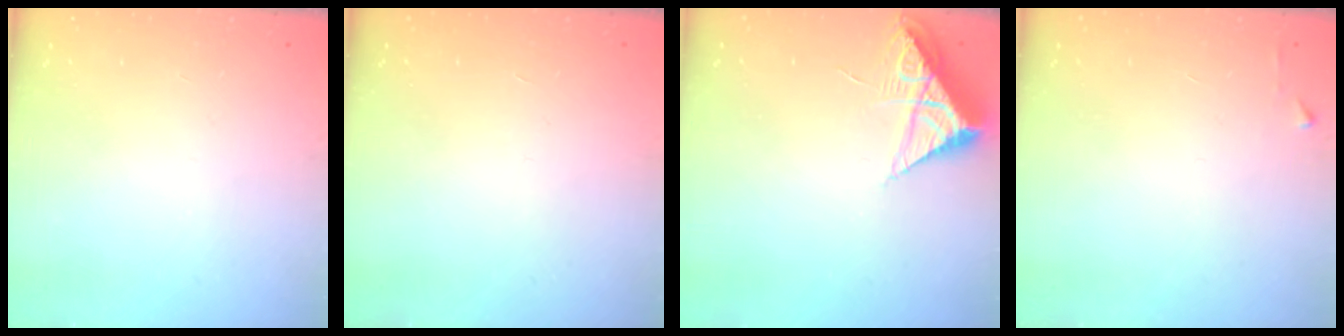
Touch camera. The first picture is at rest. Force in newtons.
{"total": 1.7, "press": 1.7, "slide": 0.1}
{"total": 8.5, "press": 8.5, "slide": 0.5}
{"total": 2.4, "press": 2.4, "slide": 0.3}